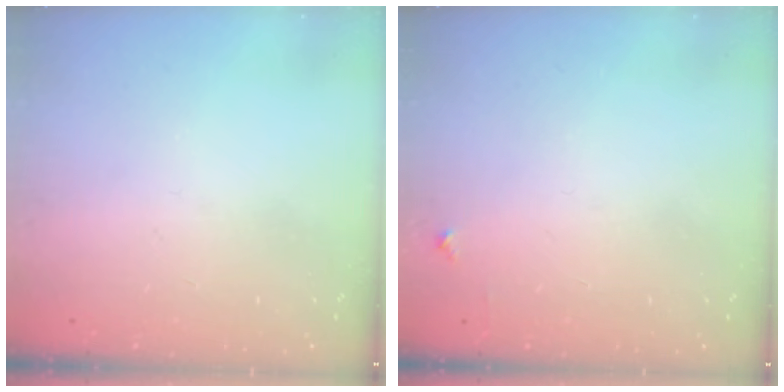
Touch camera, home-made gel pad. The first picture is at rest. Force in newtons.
{"total": 4.7, "press": 4.6, "slide": 0.5}